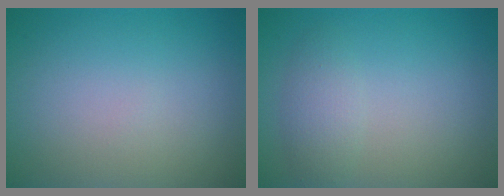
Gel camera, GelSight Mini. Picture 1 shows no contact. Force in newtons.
{"total": 2.0, "press": 2.0, "slide": 0.0}